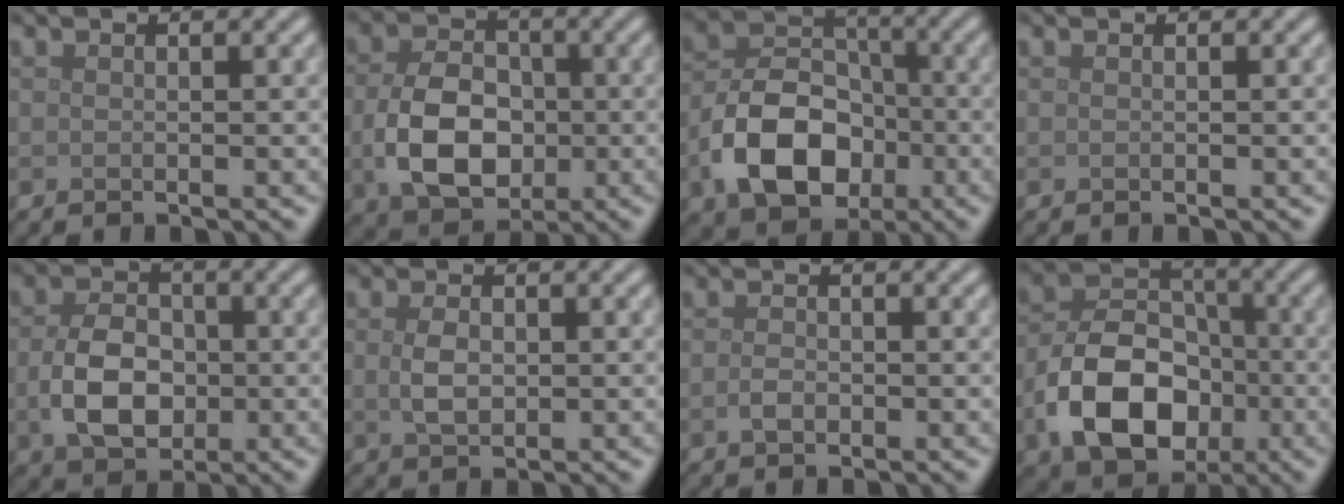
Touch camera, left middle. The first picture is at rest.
{"total": 7.2, "force": [-1.1, 5.1, 4.9], "torque": [-0.104, -0.008, -0.019]}
{"total": 8.6, "force": [-2.9, 6.0, 5.4], "torque": [-0.100, 0.000, -0.057]}
{"total": 0.0}
{"total": 5.5, "force": [-0.8, 3.9, 3.8], "torque": [-0.080, -0.006, -0.015]}
{"total": 2.4, "force": [0.1, 1.5, 1.8], "torque": [-0.043, -0.001, 0.004]}
{"total": 1.2, "force": [-0.4, 0.8, 0.9], "torque": [-0.019, -0.001, -0.009]}
{"total": 9.5, "force": [-3.1, 6.7, 6.1], "torque": [-0.114, 0.000, -0.058]}